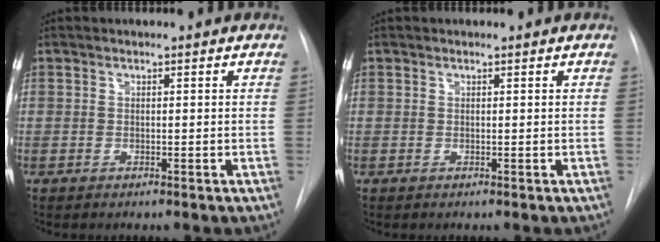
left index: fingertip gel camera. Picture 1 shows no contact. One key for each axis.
{"total": 0.0}